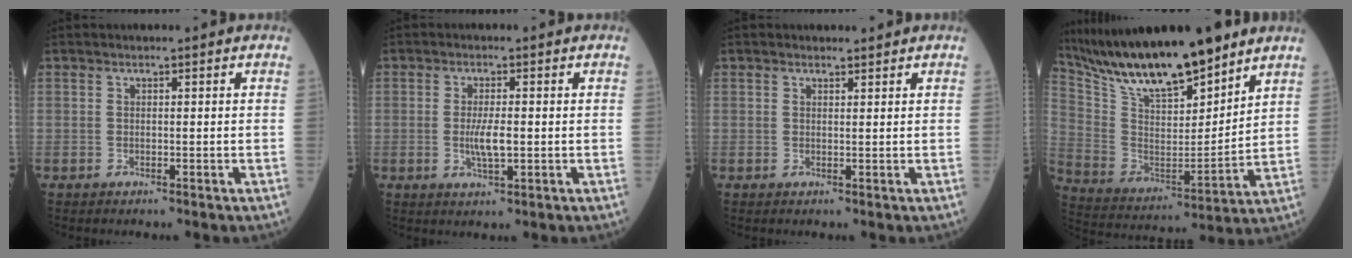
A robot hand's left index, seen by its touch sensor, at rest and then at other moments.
{"total": 3.8, "force": [-0.4, 0.8, 3.7], "torque": [-0.079, -0.005, -0.006]}
{"total": 0.8, "force": [0.8, 0.2, 0.0], "torque": [-0.009, -0.002, 0.012]}
{"total": 20.2, "force": [16.5, 3.5, 11.0], "torque": [-0.202, 0.003, 0.306]}